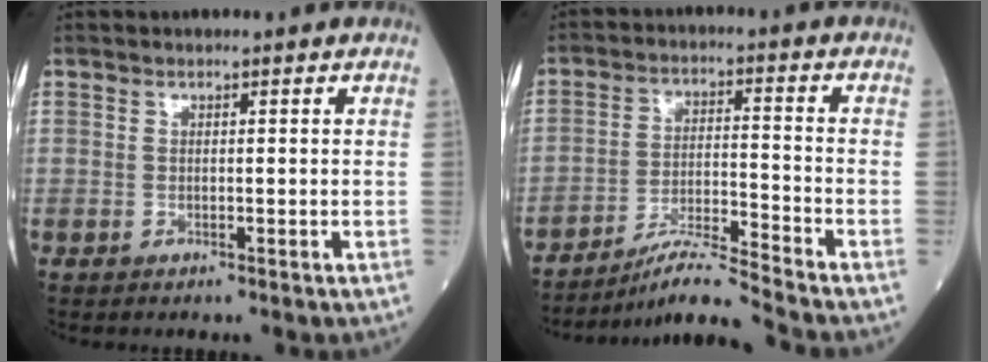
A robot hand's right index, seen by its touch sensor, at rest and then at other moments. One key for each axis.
{"total": 7.7, "fx": -7.0, "fy": -2.4, "fz": 2.1, "tx": -0.044, "ty": -0.008, "tz": -0.126}